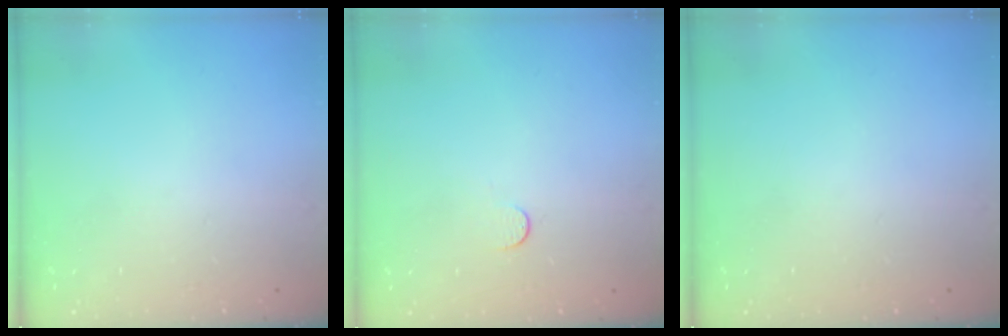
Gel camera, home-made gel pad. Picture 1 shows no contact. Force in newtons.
{"total": 3.3, "press": 3.2, "slide": 0.3}
{"total": 0.0}